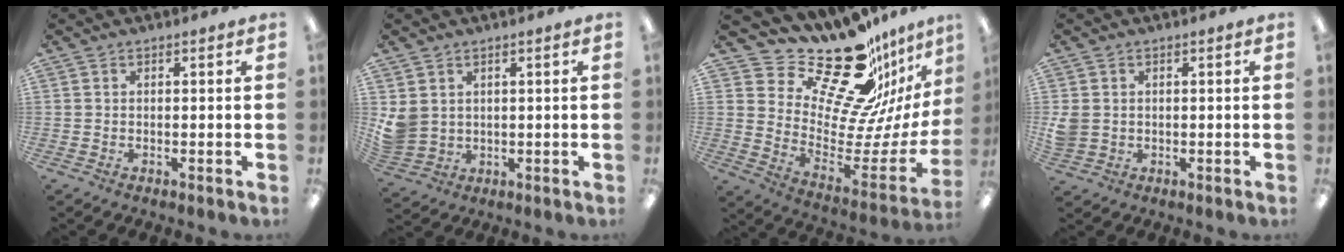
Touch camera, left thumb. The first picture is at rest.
{"total": 5.0, "force": [1.9, 4.4, 1.5], "torque": [-0.036, -0.005, 0.038]}
{"total": 25.6, "force": [19.9, 9.7, 12.9], "torque": [-0.195, -0.155, 0.350]}
{"total": 3.5, "force": [0.5, 3.2, 1.2], "torque": [-0.024, 0.007, 0.013]}